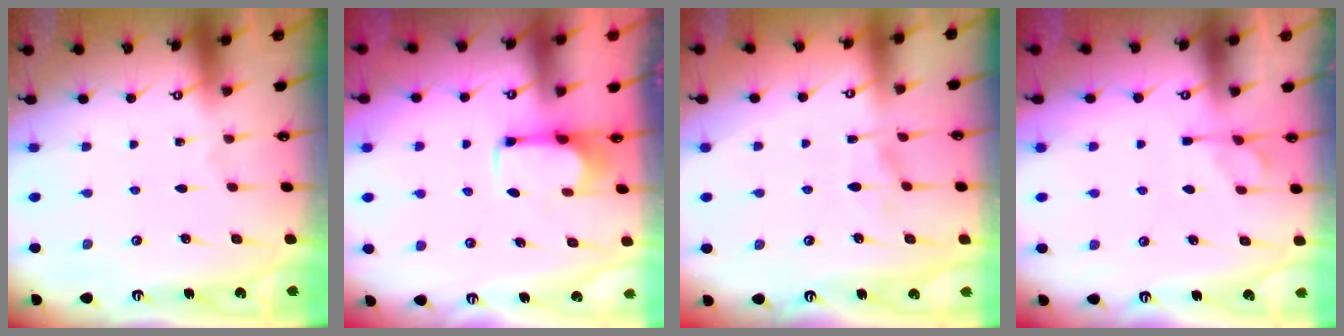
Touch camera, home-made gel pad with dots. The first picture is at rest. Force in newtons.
{"total": 2.5, "press": 2.4, "slide": 0.9}
{"total": 2.0, "press": 1.7, "slide": 1.0}
{"total": 6.4, "press": 6.3, "slide": 1.4}